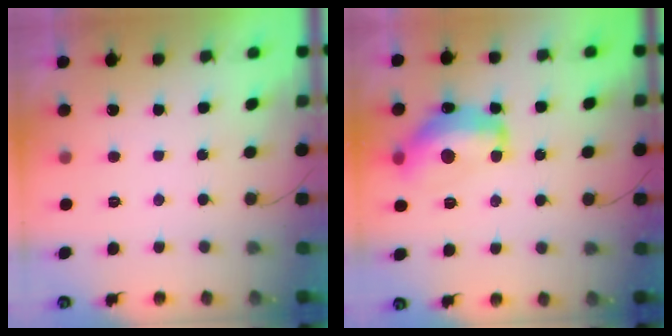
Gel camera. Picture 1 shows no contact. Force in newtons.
{"total": 15.1, "press": 15.1, "slide": 0.9}